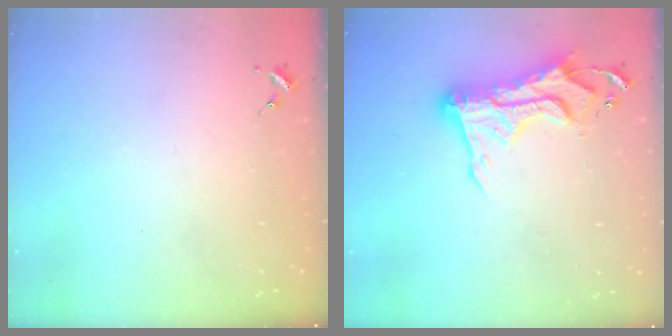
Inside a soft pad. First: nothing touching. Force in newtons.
{"total": 16.4, "press": 16.4, "slide": 1.3}